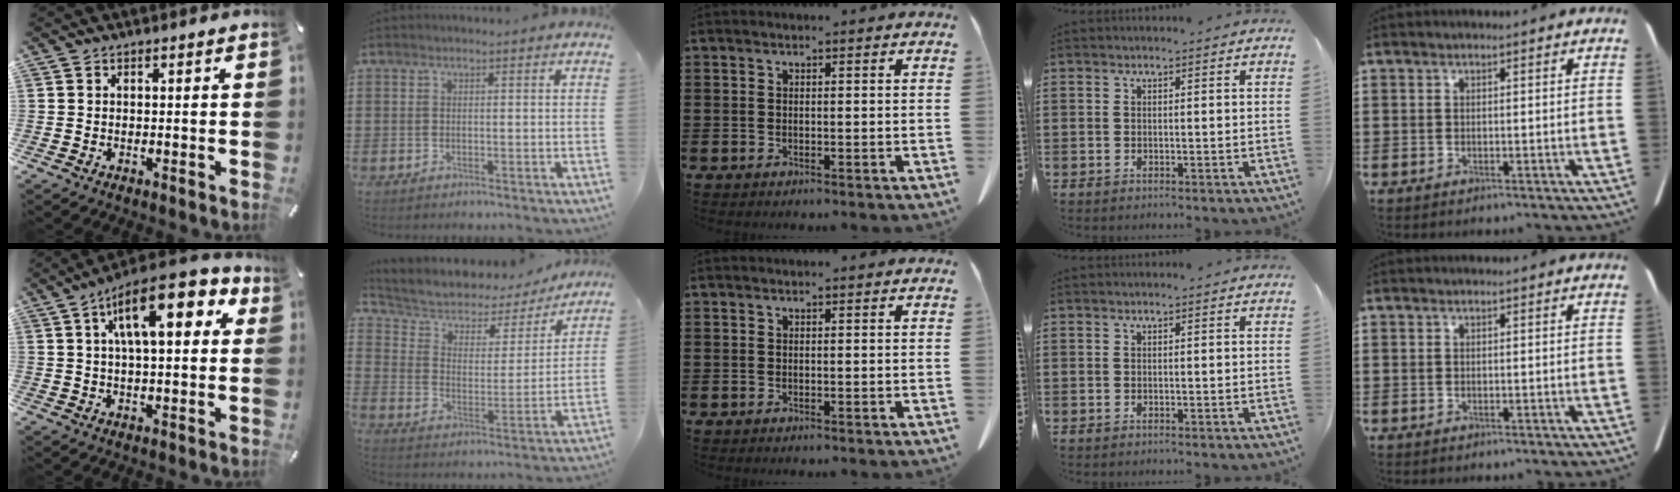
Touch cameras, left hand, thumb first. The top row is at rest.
{"thumb": {"total": 15.4, "force": [5.9, 6.1, 12.8], "torque": [-0.198, -0.011, 0.093]}, "index": {"total": 4.1, "force": [3.2, 2.3, 1.1], "torque": [-0.050, -0.027, 0.047]}}